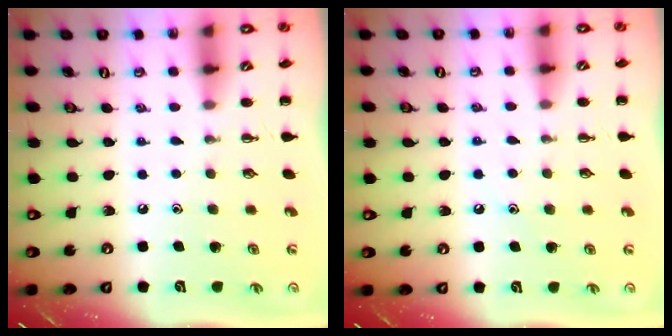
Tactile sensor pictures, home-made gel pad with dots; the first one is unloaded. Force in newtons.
{"total": 7.4, "press": 7.2, "slide": 1.7}